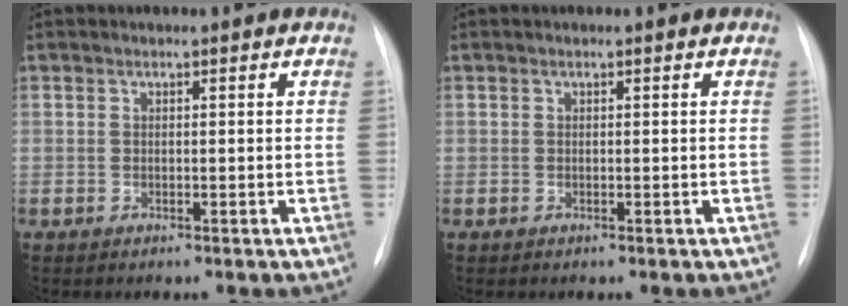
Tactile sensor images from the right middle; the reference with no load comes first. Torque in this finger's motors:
{"motor_torque": [-0.01, 0.00, 0.04, 0.00]}